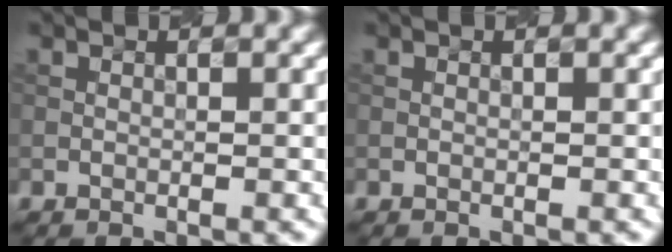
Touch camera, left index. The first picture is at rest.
{"total": 0.0}